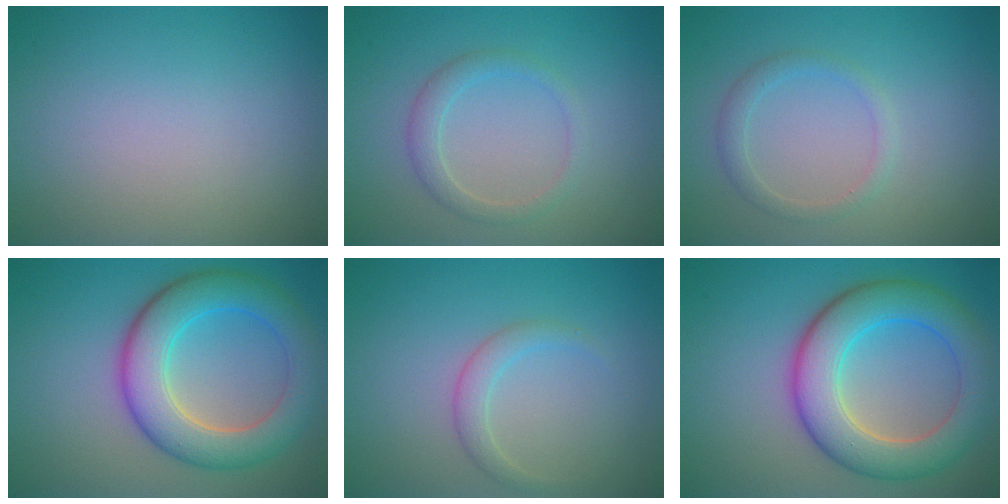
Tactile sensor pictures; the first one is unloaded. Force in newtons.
{"total": 2.0, "press": 2.0, "slide": 0.1}
{"total": 1.7, "press": 1.7, "slide": 0.1}
{"total": 7.3, "press": 7.3, "slide": 0.1}
{"total": 1.7, "press": 1.7, "slide": 0.1}
{"total": 7.9, "press": 7.9, "slide": 0.2}